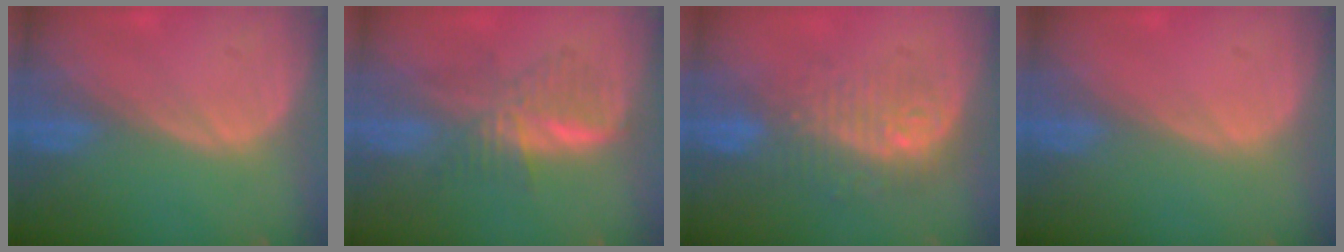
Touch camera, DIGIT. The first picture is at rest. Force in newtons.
{"total": 6.0, "press": 6.0, "slide": 0.1}
{"total": 9.0, "press": 8.7, "slide": 2.4}
{"total": 0.0}